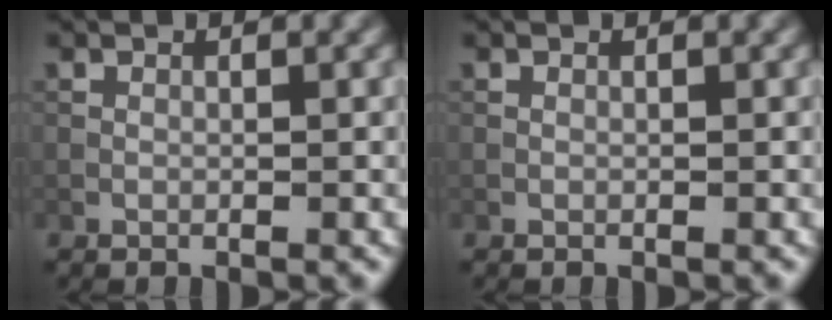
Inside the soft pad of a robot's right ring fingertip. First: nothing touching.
{"total": 0.0}